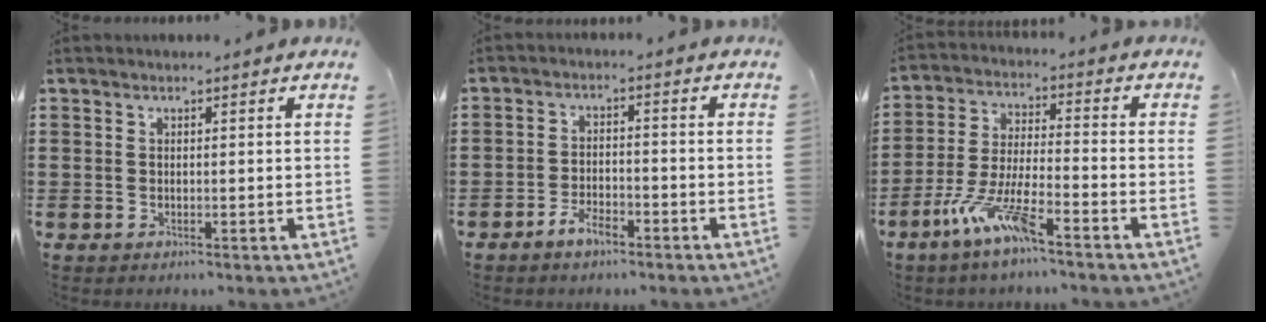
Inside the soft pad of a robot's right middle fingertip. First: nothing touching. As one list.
[{"total": 3.9, "force": [-3.0, 1.5, 2.0], "torque": [-0.039, 0.007, -0.060]}, {"total": 8.8, "force": [-5.9, 1.1, 6.4], "torque": [-0.141, -0.008, -0.112]}]